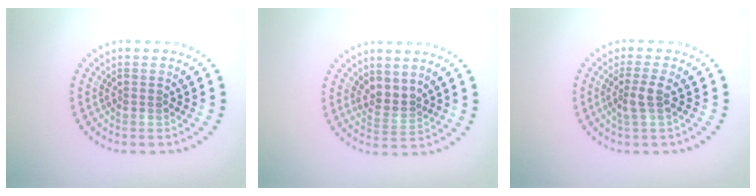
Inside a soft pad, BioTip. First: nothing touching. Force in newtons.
{"total": 1.7, "press": 1.4, "slide": 1.0}
{"total": 2.0, "press": 1.4, "slide": 1.4}